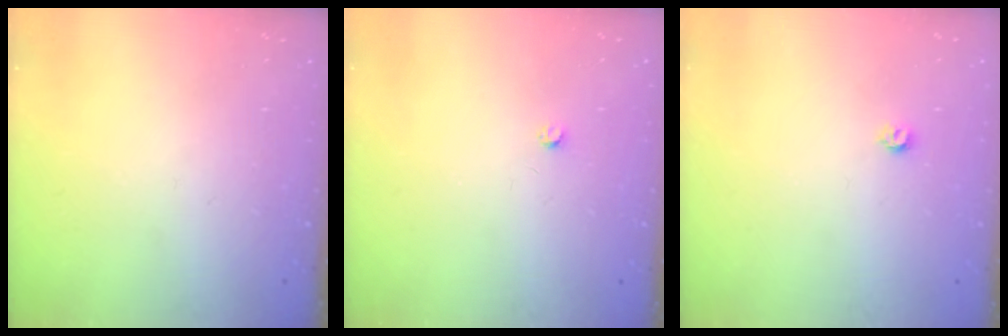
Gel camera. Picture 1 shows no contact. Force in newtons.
{"total": 2.5, "press": 2.5, "slide": 0.4}
{"total": 3.2, "press": 3.2, "slide": 0.5}